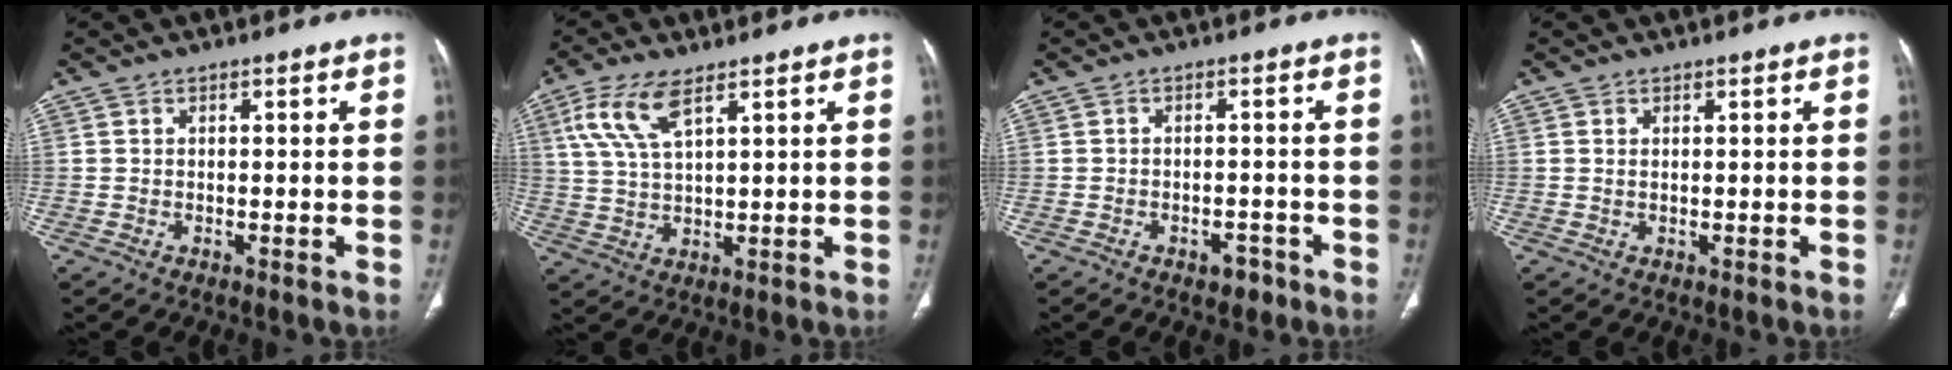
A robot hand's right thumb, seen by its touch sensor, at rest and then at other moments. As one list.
[{"total": 8.7, "force": [4.4, 3.3, 6.8], "torque": [-0.153, -0.005, 0.095]}, {"total": 3.0, "force": [-1.9, 1.9, 1.4], "torque": [-0.008, 0.013, -0.020]}, {"total": 0.5, "force": [0.2, 0.3, 0.4], "torque": [-0.011, 0.002, 0.004]}]